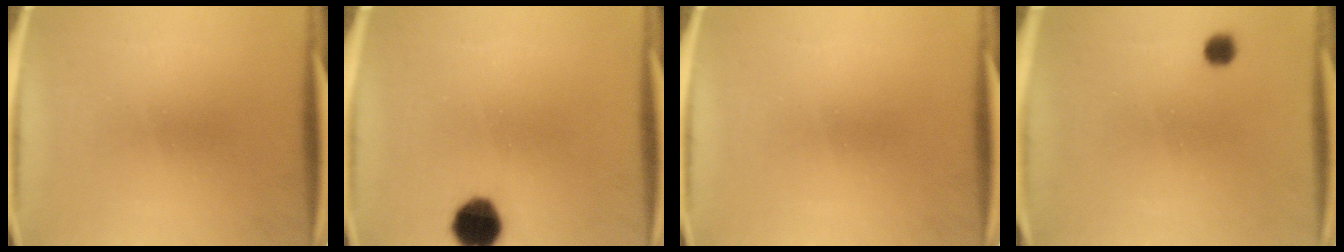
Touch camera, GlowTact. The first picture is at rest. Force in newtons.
{"total": 8.6}
{"total": 0.0}
{"total": 2.6}